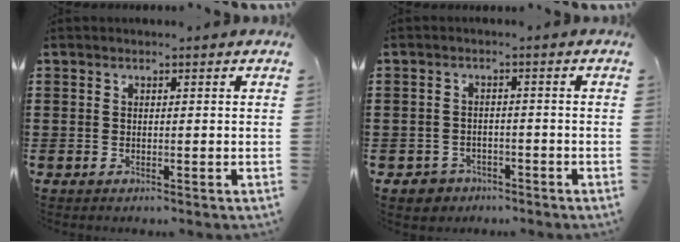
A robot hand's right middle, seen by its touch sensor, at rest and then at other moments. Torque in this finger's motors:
{"motor_torque": [0.73, -0.53, 0.02, 0.03]}